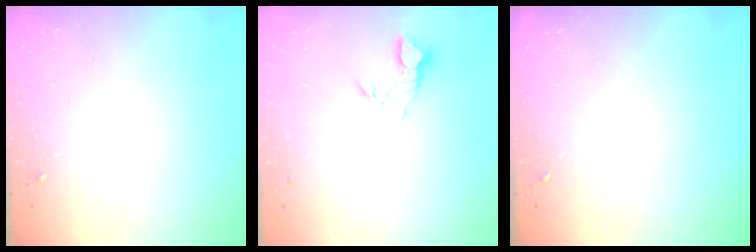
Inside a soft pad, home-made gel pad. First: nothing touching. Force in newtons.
{"total": 3.5, "press": 3.5, "slide": 0.2}
{"total": 0.0}